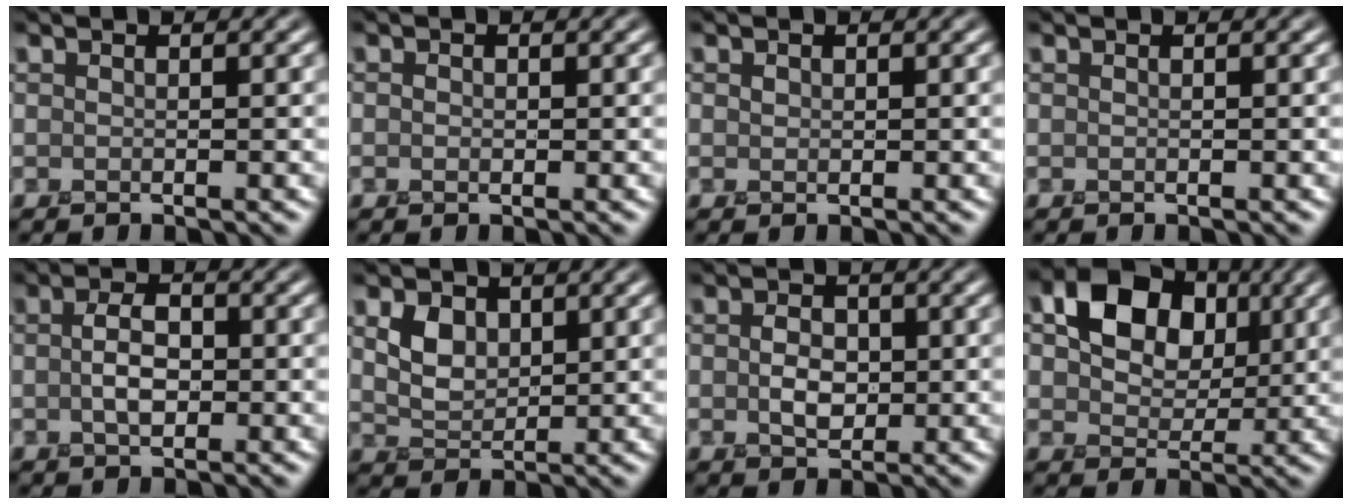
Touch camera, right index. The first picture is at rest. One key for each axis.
{"total": 0.5, "fx": 0.0, "fy": 0.5, "fz": 0.2, "tx": -0.003, "ty": -0.003, "tz": -0.003}
{"total": 0.5, "fx": 0.2, "fy": 0.5, "fz": 0.2, "tx": -0.003, "ty": -0.003, "tz": 0.004}
{"total": 0.0}
{"total": 2.9, "fx": -0.3, "fy": 1.7, "fz": 2.3, "tx": -0.049, "ty": 0.000, "tz": -0.010}
{"total": 2.7, "fx": 0.7, "fy": 2.0, "fz": 1.7, "tx": -0.034, "ty": -0.008, "tz": 0.014}
{"total": 2.5, "fx": -0.3, "fy": 1.8, "fz": 1.6, "tx": -0.033, "ty": -0.007, "tz": -0.008}
{"total": 8.5, "fx": 2.2, "fy": 6.5, "fz": 5.0, "tx": -0.100, "ty": -0.002, "tz": 0.026}